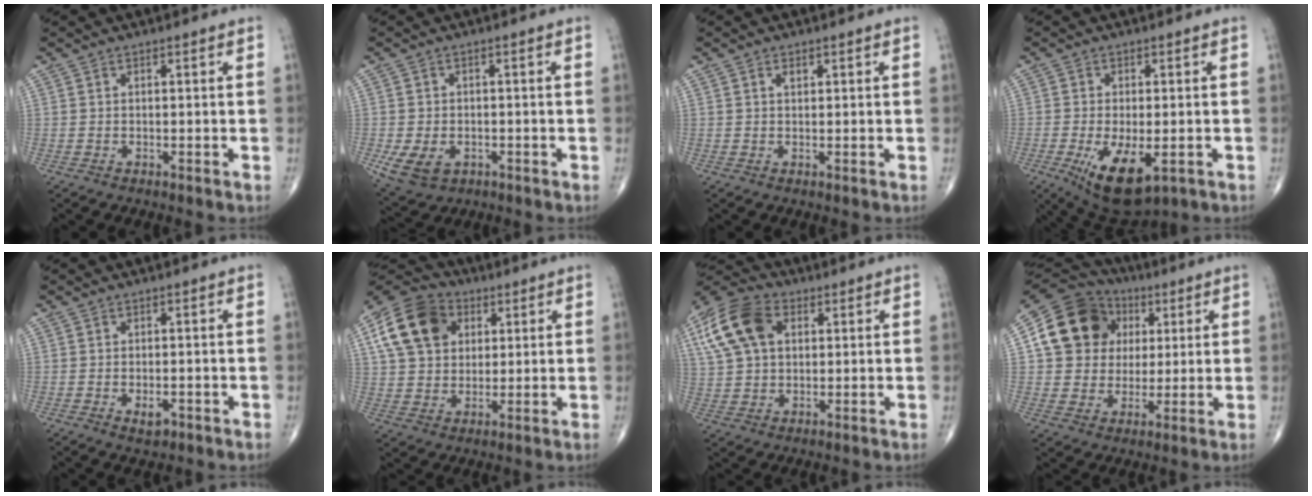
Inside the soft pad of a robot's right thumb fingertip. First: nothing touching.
{"total": 7.1, "force": [-2.3, 5.1, 4.3], "torque": [-0.080, 0.003, -0.028]}
{"total": 1.2, "force": [0.6, 0.7, 0.8], "torque": [-0.009, -0.002, 0.008]}
{"total": 10.9, "force": [-3.9, 5.0, 8.9], "torque": [-0.147, -0.015, -0.052]}
{"total": 2.5, "force": [-1.0, 1.3, 1.8], "torque": [-0.022, 0.002, -0.012]}
{"total": 15.0, "force": [4.9, 11.4, 8.4], "torque": [-0.141, 0.003, 0.080]}
{"total": 14.8, "force": [4.7, 9.8, 10.1], "torque": [-0.201, 0.010, 0.082]}
{"total": 16.8, "force": [4.3, 14.4, 7.5], "torque": [-0.109, 0.017, 0.076]}